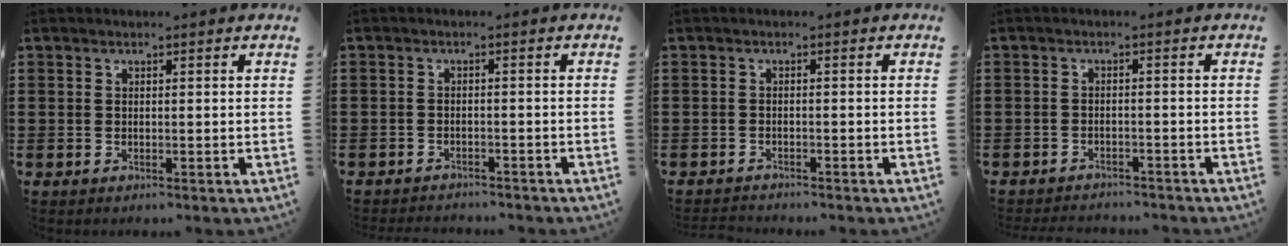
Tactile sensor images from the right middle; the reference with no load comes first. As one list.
[{"total": 1.9, "force": [-1.8, 0.3, -0.3], "torque": [-0.001, 0.002, -0.043]}, {"total": 1.2, "force": [-1.2, 0.1, 0.0], "torque": [-0.004, 0.001, -0.025]}, {"total": 2.2, "force": [-2.2, 0.4, -0.3], "torque": [0.000, 0.002, -0.050]}]